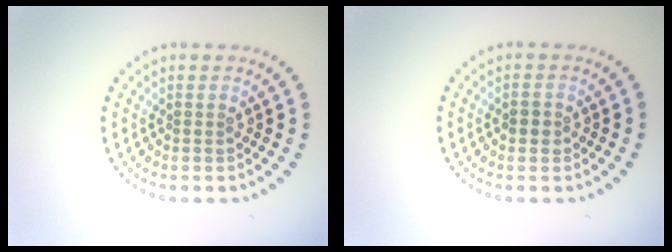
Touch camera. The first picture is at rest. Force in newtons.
{"total": 1.3, "press": 1.3, "slide": 0.1}